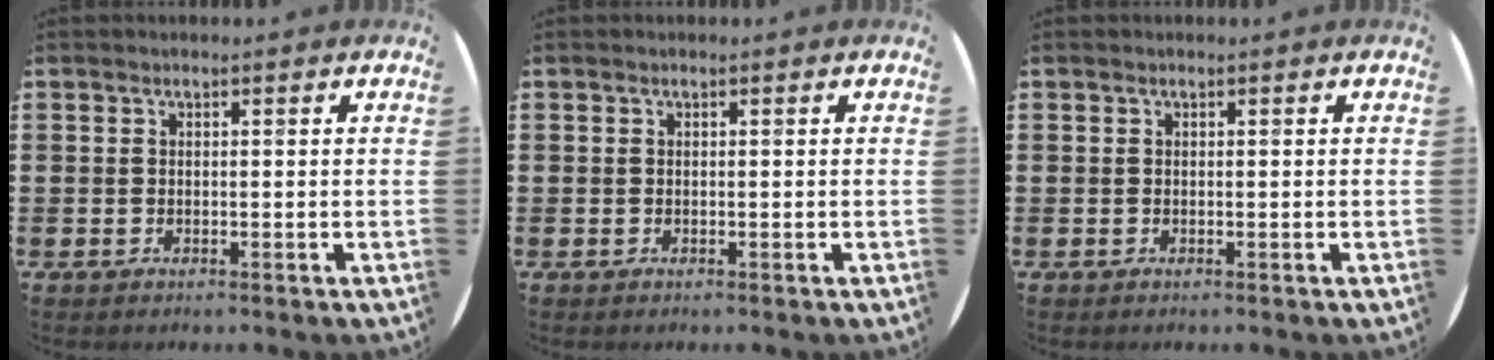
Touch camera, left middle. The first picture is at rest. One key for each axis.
{"total": 0.0}
{"total": 0.0}